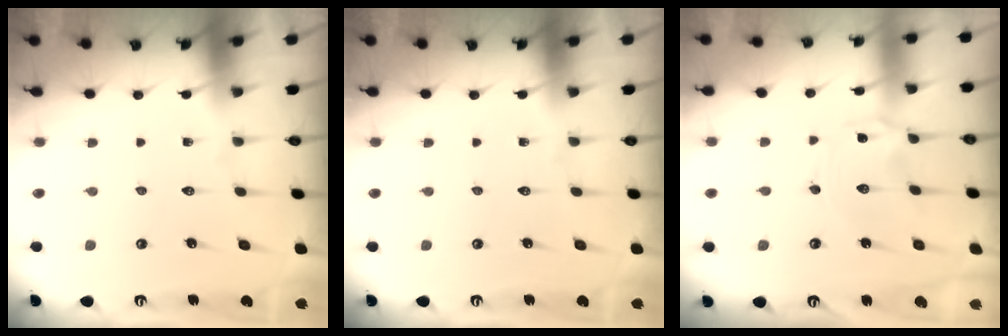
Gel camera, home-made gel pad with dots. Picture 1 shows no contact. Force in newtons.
{"total": 0.0}
{"total": 0.0}